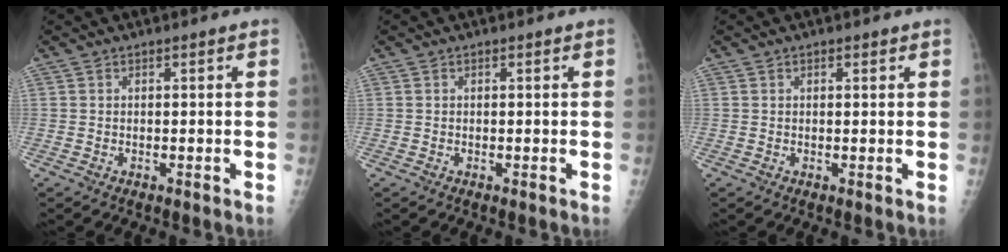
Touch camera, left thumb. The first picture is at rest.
{"total": 0.0}
{"total": 0.8, "force": [0.5, 0.4, 0.5], "torque": [-0.005, -0.001, 0.006]}